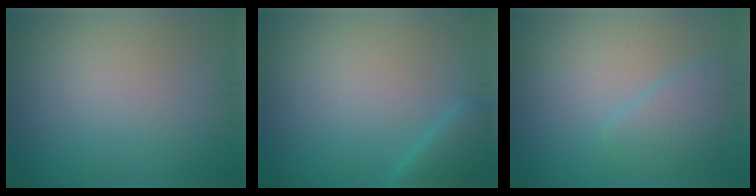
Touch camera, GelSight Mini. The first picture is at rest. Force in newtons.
{"total": 2.3, "press": 2.3, "slide": 0.2}
{"total": 2.5, "press": 2.5, "slide": 0.3}